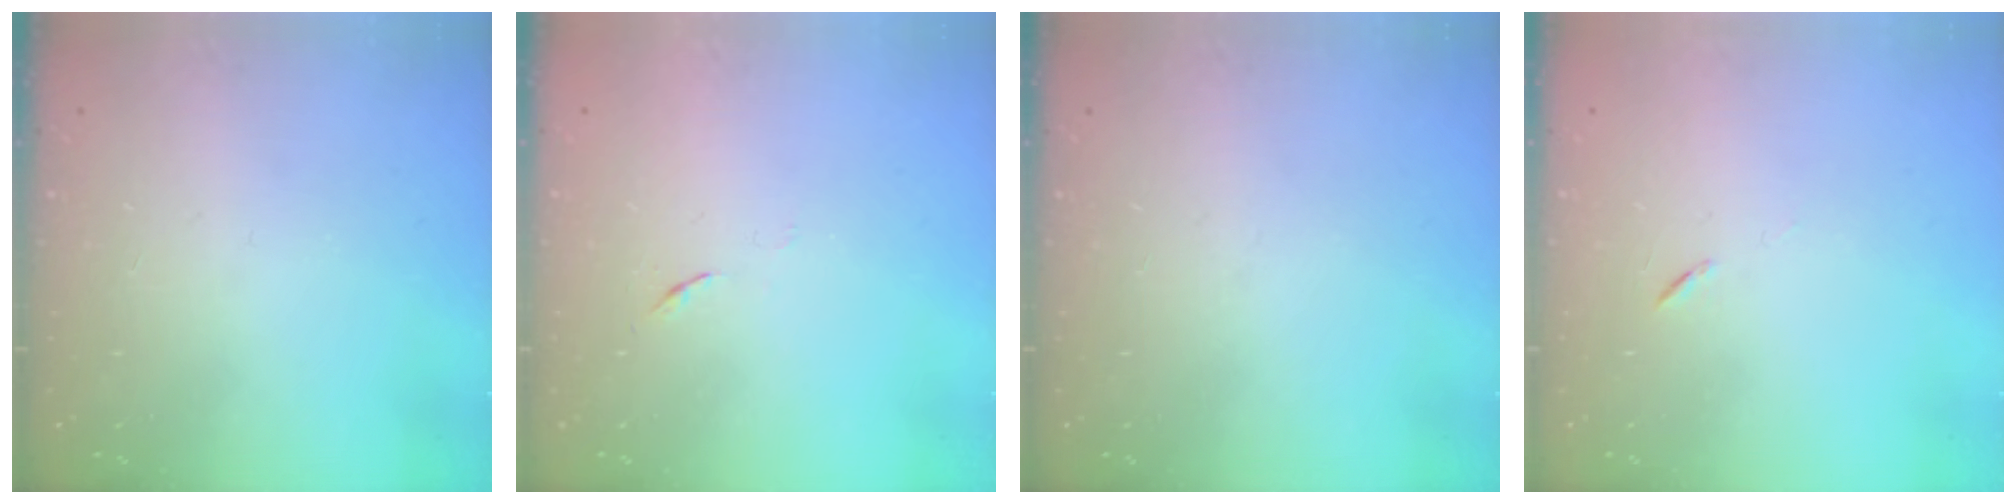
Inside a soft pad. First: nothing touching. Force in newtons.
{"total": 3.5, "press": 3.4, "slide": 0.6}
{"total": 0.0}
{"total": 5.8, "press": 5.4, "slide": 2.1}